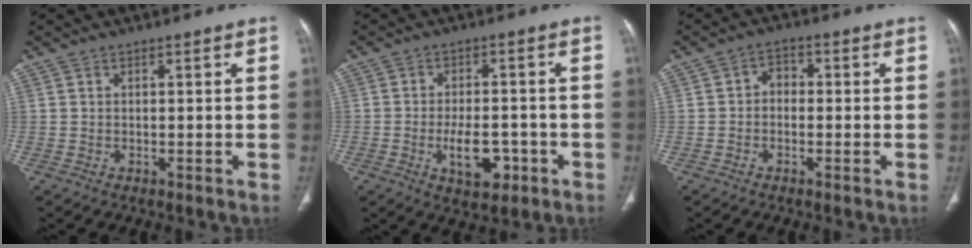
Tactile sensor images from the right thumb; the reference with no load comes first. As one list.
[{"total": 7.6, "force": [-2.9, 4.0, 5.8], "torque": [-0.079, 0.012, -0.038]}, {"total": 3.0, "force": [-0.4, 2.4, 1.8], "torque": [-0.012, 0.013, -0.019]}]